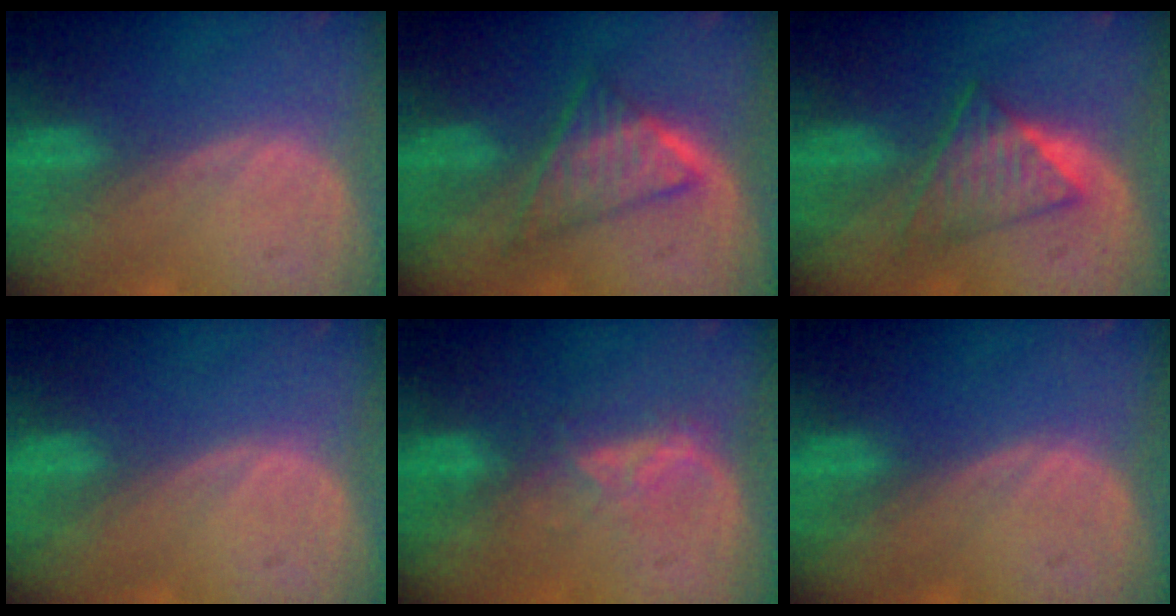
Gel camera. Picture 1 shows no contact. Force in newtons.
{"total": 6.2, "press": 5.8, "slide": 2.1}
{"total": 6.0, "press": 5.6, "slide": 1.9}
{"total": 0.0}
{"total": 3.4, "press": 3.3, "slide": 0.6}
{"total": 0.0}